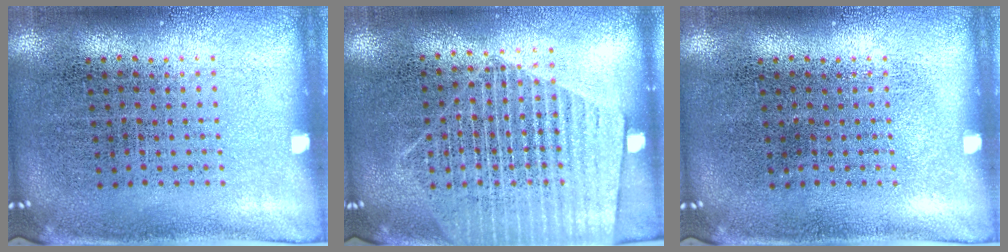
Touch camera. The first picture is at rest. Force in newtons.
{"total": 1.7, "press": 1.5, "slide": 0.8}
{"total": 0.0}